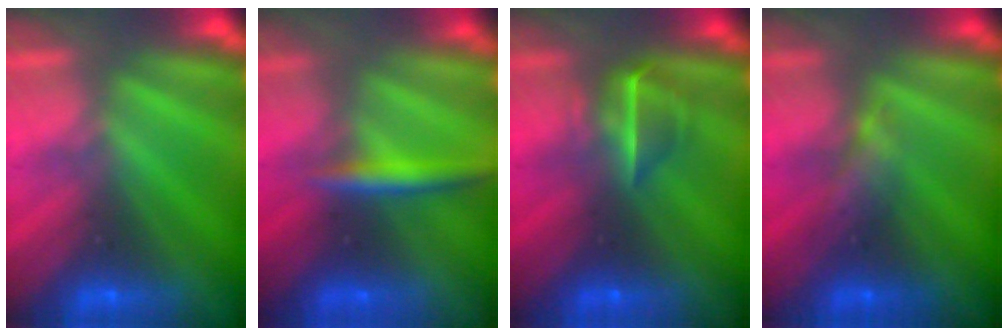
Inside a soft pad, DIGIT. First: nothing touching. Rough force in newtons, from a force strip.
{"total": 2.9}
{"total": 3.2}
{"total": 2.3}